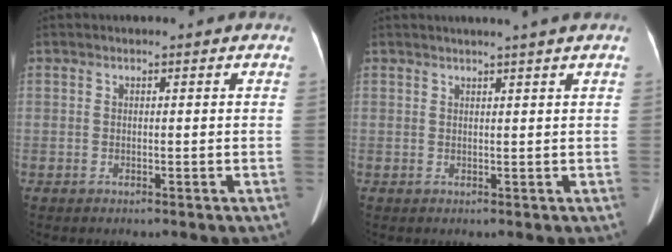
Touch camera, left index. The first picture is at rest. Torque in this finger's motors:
{"motor_torque": [-0.15, -0.30, 0.13, 0.04]}